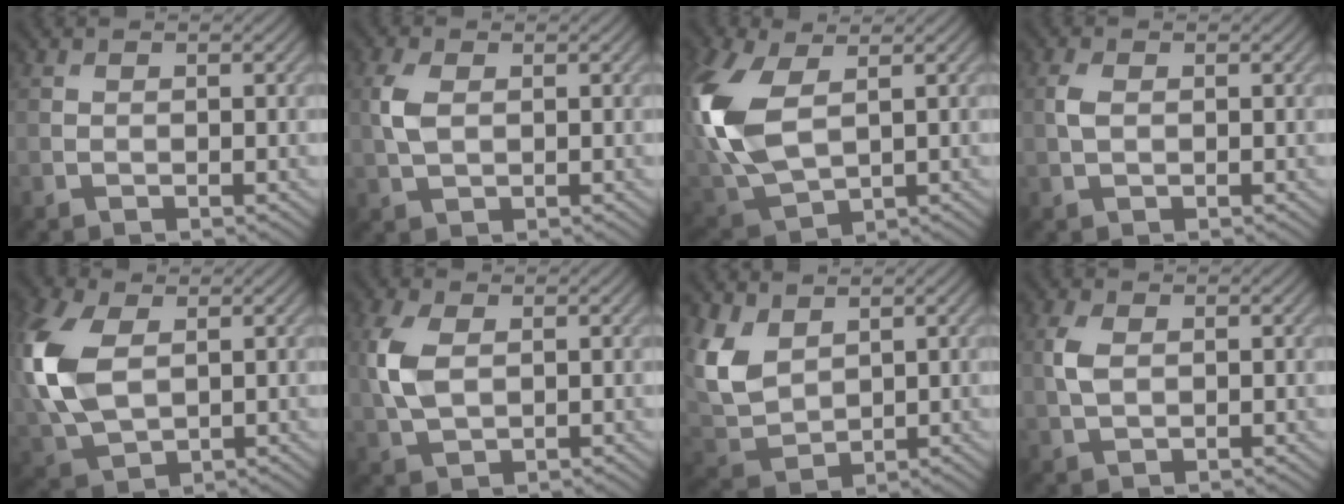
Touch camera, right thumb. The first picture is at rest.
{"total": 3.4, "force": [0.6, 2.0, 2.7], "torque": [-0.074, 0.003, 0.011]}
{"total": 12.3, "force": [2.2, 7.4, 9.5], "torque": [-0.268, -0.001, 0.049]}
{"total": 1.7, "force": [0.2, 1.0, 1.4], "torque": [-0.039, 0.004, 0.003]}
{"total": 12.1, "force": [1.7, 7.8, 9.2], "torque": [-0.275, 0.005, 0.037]}
{"total": 5.6, "force": [0.9, 3.4, 4.4], "torque": [-0.122, 0.005, 0.017]}
{"total": 7.4, "force": [3.3, 4.9, 4.6], "torque": [-0.127, -0.004, 0.073]}
{"total": 2.8, "force": [0.5, 1.7, 2.2], "torque": [-0.061, 0.002, 0.010]}